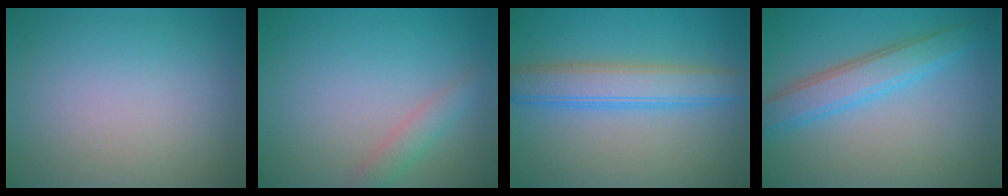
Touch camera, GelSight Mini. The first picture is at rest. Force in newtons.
{"total": 1.8, "press": 1.8, "slide": 0.1}
{"total": 4.8, "press": 4.8, "slide": 0.1}
{"total": 4.1, "press": 4.1, "slide": 0.2}